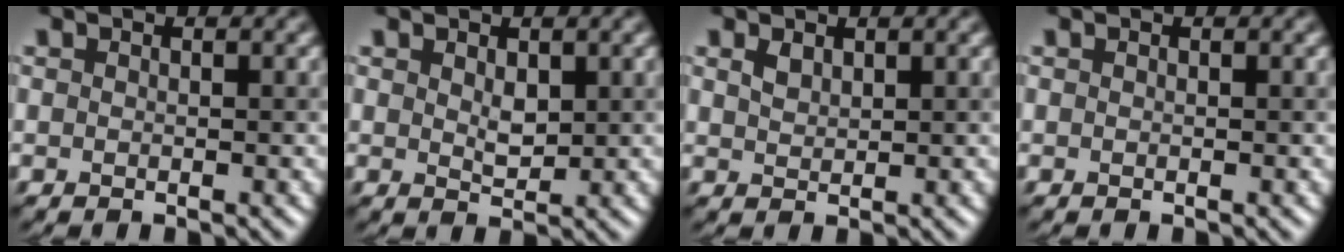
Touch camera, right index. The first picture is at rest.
{"total": 1.6, "force": [0.7, 0.8, 1.1], "torque": [-0.021, -0.004, 0.017]}
{"total": 1.2, "force": [0.8, 0.6, 0.6], "torque": [-0.015, 0.001, 0.020]}
{"total": 0.0}